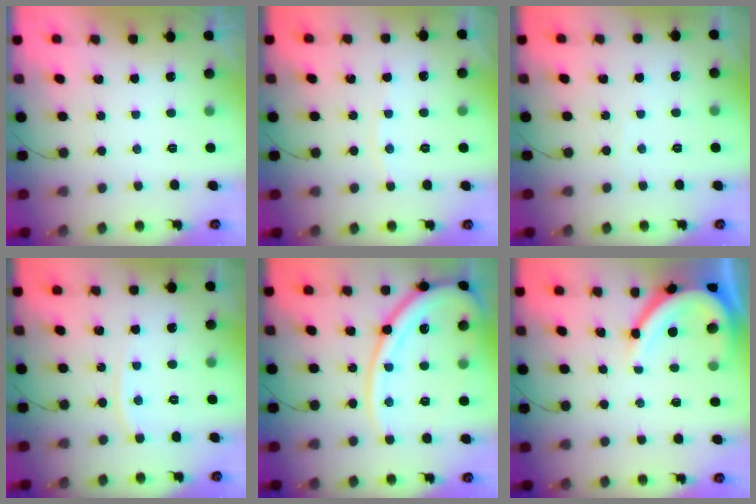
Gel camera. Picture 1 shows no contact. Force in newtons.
{"total": 3.9, "press": 3.8, "slide": 0.6}
{"total": 2.3, "press": 2.2, "slide": 0.3}
{"total": 4.3, "press": 4.2, "slide": 0.6}
{"total": 18.3, "press": 18.2, "slide": 1.9}
{"total": 10.7, "press": 10.7, "slide": 0.9}